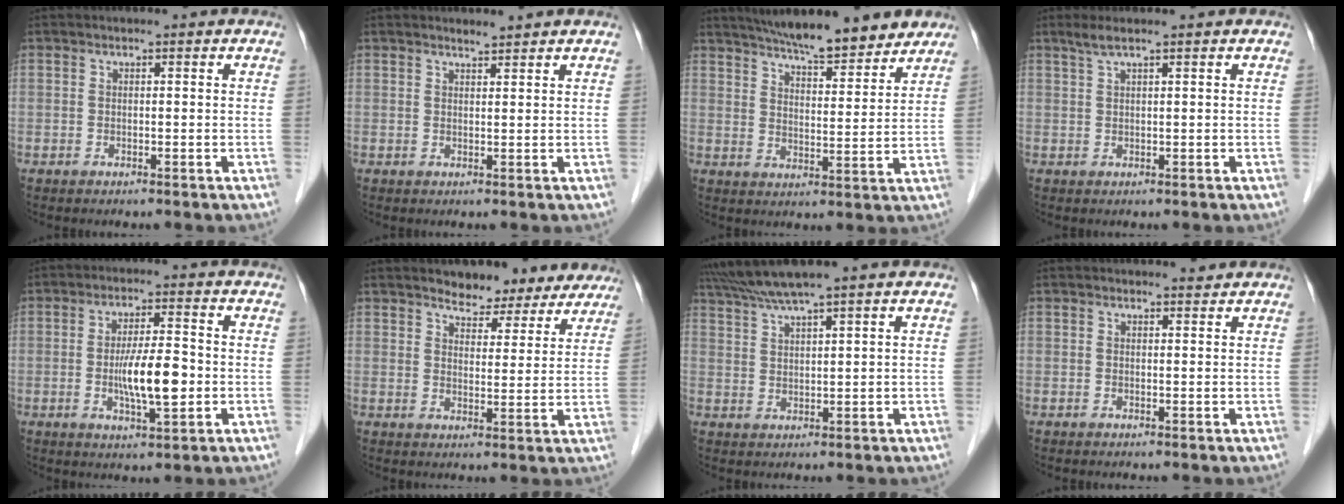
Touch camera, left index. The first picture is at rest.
{"total": 1.3, "force": [1.2, -0.1, 0.2], "torque": [-0.011, -0.001, 0.024]}
{"total": 14.3, "force": [12.4, 2.2, 6.7], "torque": [-0.100, 0.006, 0.180]}
{"total": 2.0, "force": [1.4, -0.2, 1.3], "torque": [-0.036, 0.013, 0.033]}
{"total": 7.5, "force": [-1.1, 1.4, 7.2], "torque": [-0.137, -0.006, -0.020]}
{"total": 10.2, "force": [9.1, 3.7, 2.9], "torque": [-0.019, 0.003, 0.104]}
{"total": 5.0, "force": [4.2, -1.5, 2.2], "torque": [-0.055, 0.010, 0.089]}
{"total": 1.1, "force": [1.1, 0.1, -0.1], "torque": [-0.011, -0.005, 0.014]}